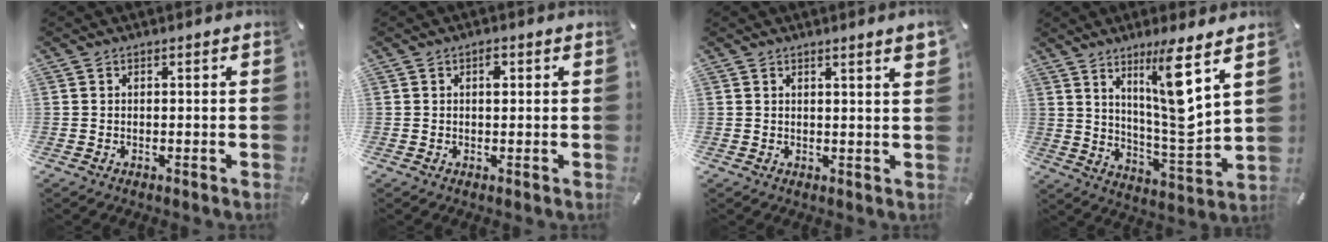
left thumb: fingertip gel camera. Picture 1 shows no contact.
{"total": 1.9, "force": [0.5, 1.0, 1.5], "torque": [-0.017, -0.002, 0.004]}
{"total": 2.8, "force": [1.6, 0.0, 2.2], "torque": [-0.045, -0.002, 0.029]}
{"total": 14.0, "force": [7.5, 1.9, 11.7], "torque": [-0.197, -0.049, 0.114]}